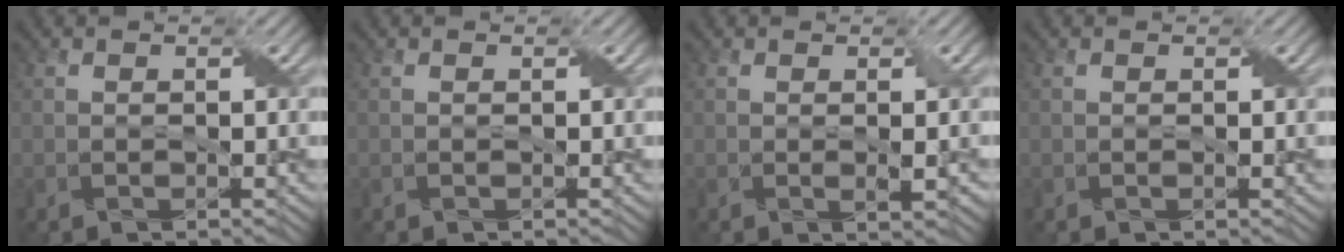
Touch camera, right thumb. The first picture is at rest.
{"total": 0.0}
{"total": 1.3, "force": [0.1, 0.1, 1.3], "torque": [-0.025, -0.002, 0.003]}
{"total": 0.0}